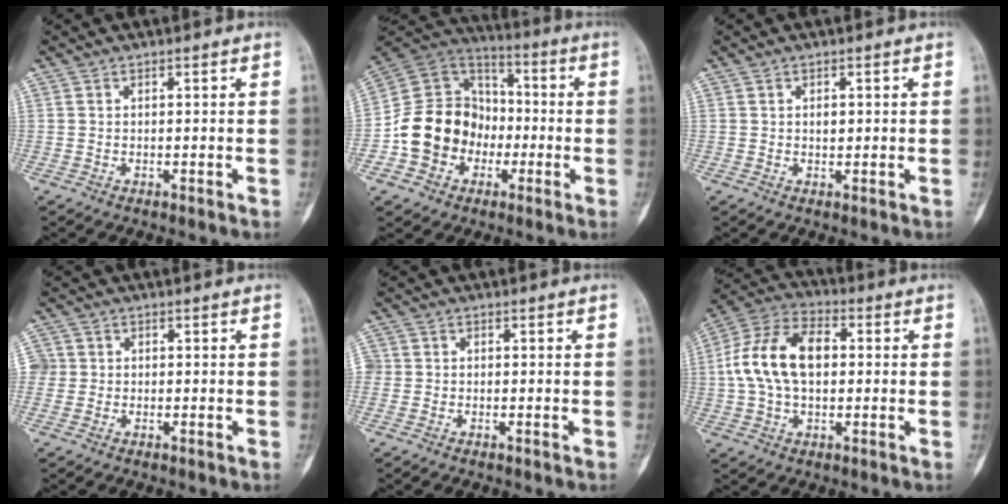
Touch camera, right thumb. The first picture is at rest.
{"total": 16.2, "force": [-4.9, 14.0, 6.4], "torque": [-0.078, 0.077, -0.087]}
{"total": 1.4, "force": [0.4, 0.9, 0.9], "torque": [-0.008, -0.001, 0.008]}
{"total": 3.0, "force": [0.0, 3.0, 0.5], "torque": [0.006, 0.008, -0.001]}
{"total": 2.1, "force": [-0.3, 2.0, 0.7], "torque": [-0.007, 0.006, -0.008]}
{"total": 14.5, "force": [1.1, 9.0, 11.3], "torque": [-0.213, 0.033, 0.013]}